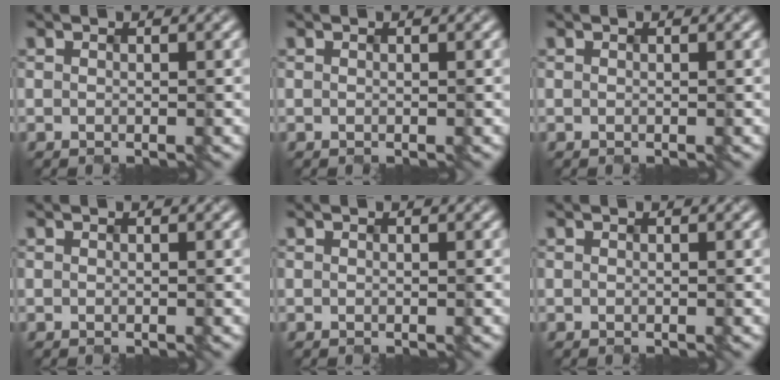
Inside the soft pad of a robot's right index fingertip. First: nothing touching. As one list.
[{"total": 0.0}, {"total": 0.0}, {"total": 0.0}, {"total": 0.0}, {"total": 0.0}]